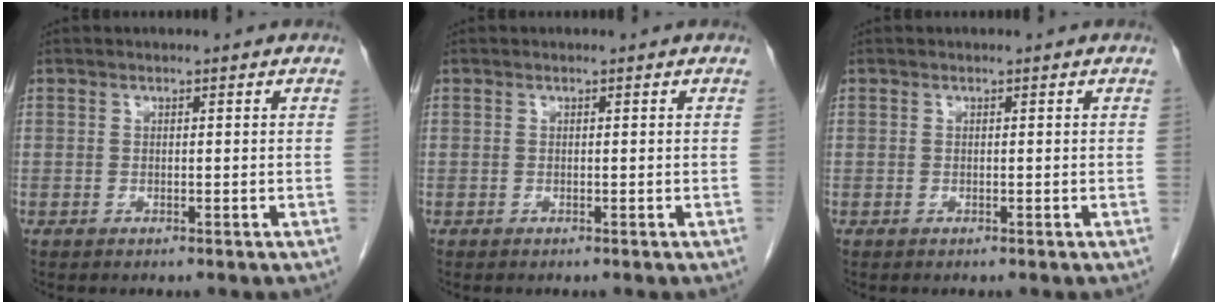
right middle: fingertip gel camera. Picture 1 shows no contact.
{"total": 0.0}
{"total": 0.0}